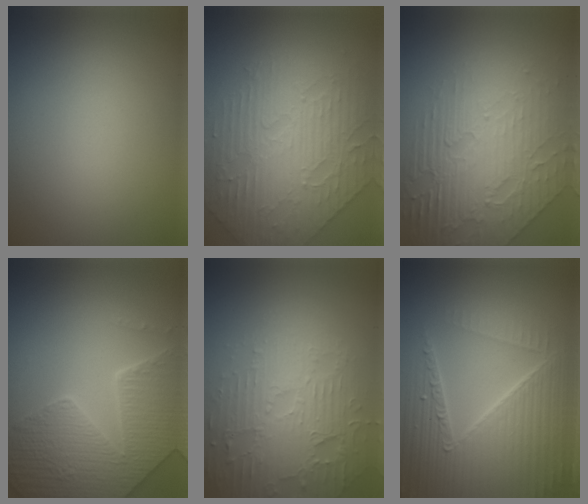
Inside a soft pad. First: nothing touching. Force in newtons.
{"total": 5.8, "press": 5.1, "slide": 2.7}
{"total": 8.4, "press": 5.6, "slide": 6.3}
{"total": 8.6, "press": 6.1, "slide": 6.0}
{"total": 5.1, "press": 4.5, "slide": 2.5}
{"total": 8.5, "press": 5.9, "slide": 6.1}